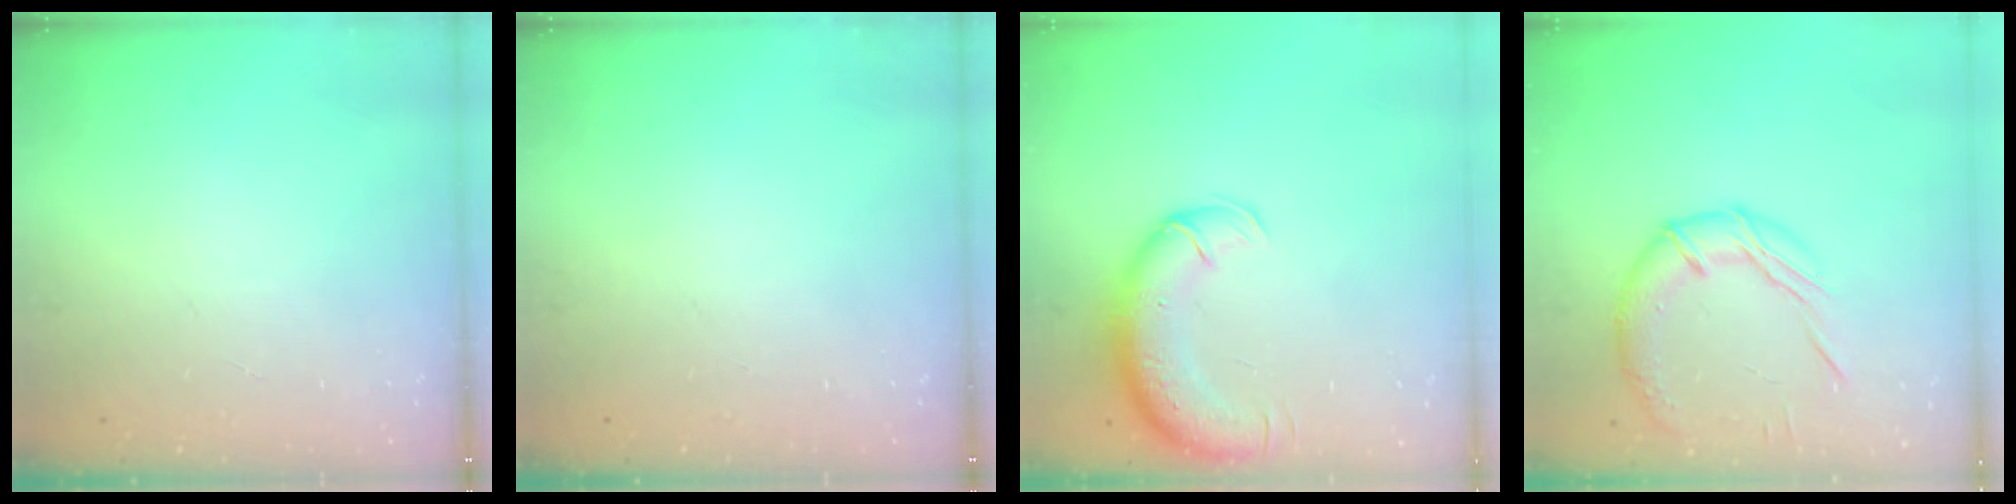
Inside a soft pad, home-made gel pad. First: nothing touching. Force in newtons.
{"total": 0.0}
{"total": 12.0, "press": 11.7, "slide": 2.8}
{"total": 12.5, "press": 12.4, "slide": 0.7}